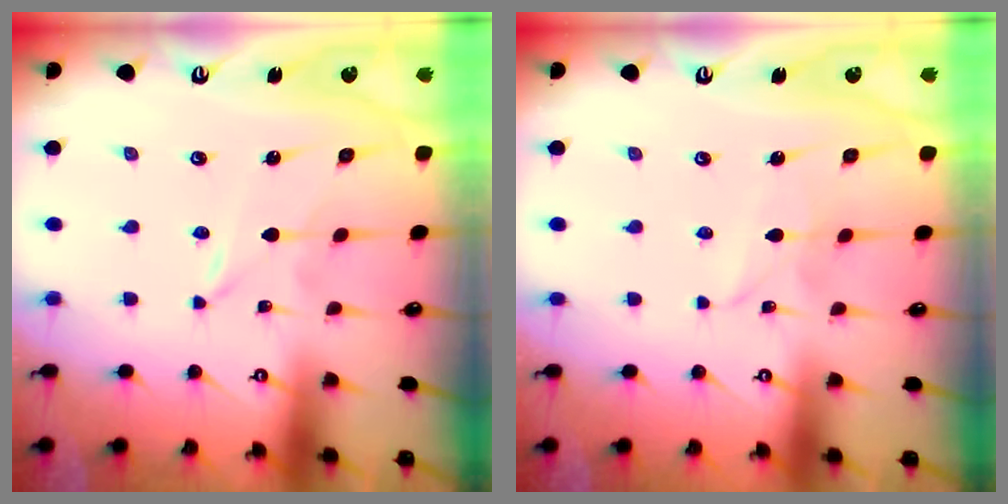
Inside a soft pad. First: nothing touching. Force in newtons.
{"total": 2.4, "press": 2.4, "slide": 0.1}